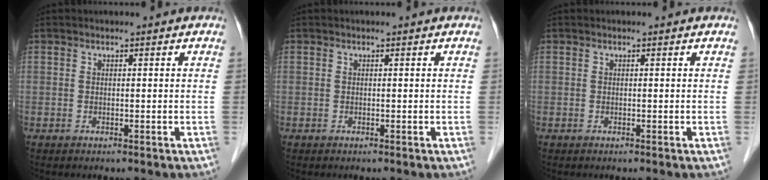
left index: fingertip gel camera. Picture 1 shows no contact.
{"total": 0.0}
{"total": 0.0}